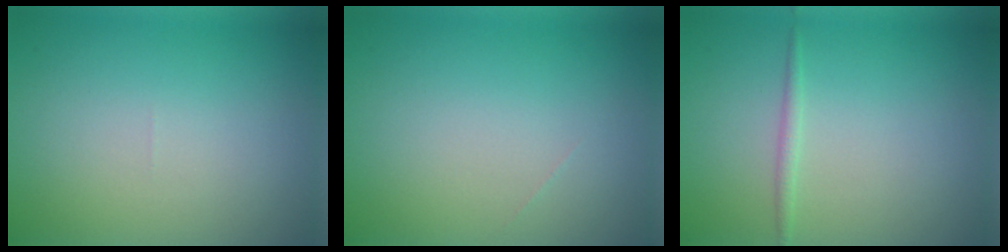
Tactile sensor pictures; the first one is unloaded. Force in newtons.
{"total": 0.0}
{"total": 0.9, "press": 0.9, "slide": 0.1}